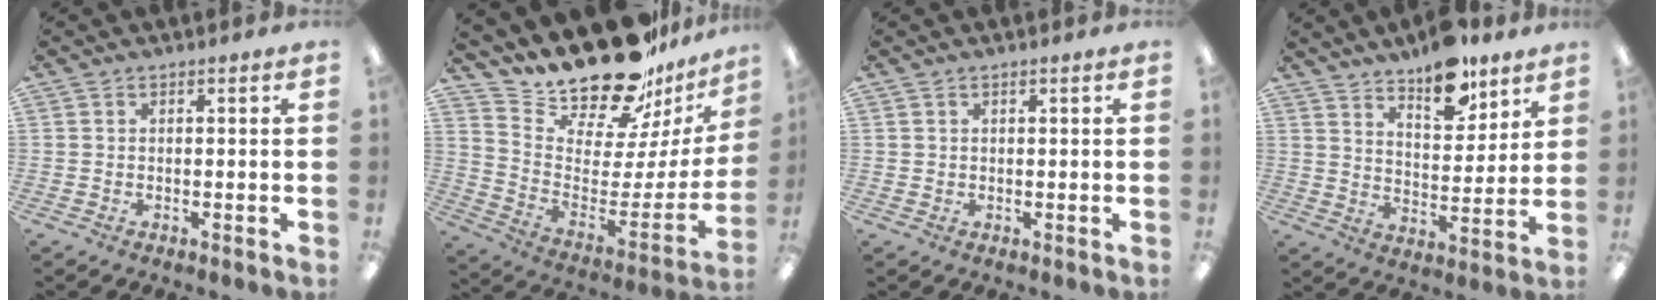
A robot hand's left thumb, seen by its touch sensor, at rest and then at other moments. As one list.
[{"total": 21.5, "force": [18.9, 6.8, 7.5], "torque": [-0.112, -0.159, 0.334]}, {"total": 0.6, "force": [0.5, 0.4, 0.0], "torque": [-0.001, 0.002, 0.008]}, {"total": 11.7, "force": [9.5, 4.6, 5.1], "torque": [-0.056, -0.065, 0.166]}]